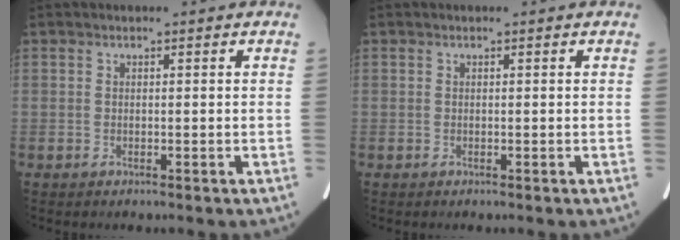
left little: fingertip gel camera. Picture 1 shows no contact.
{"total": 0.0}